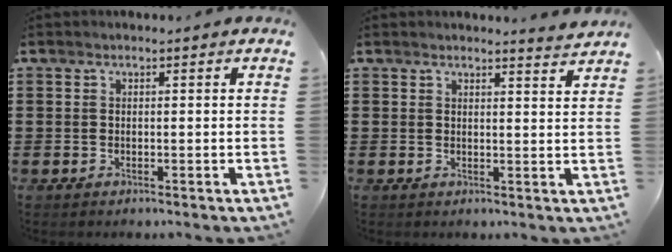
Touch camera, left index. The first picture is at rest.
{"total": 2.5, "force": [2.4, -0.4, 0.4], "torque": [-0.007, -0.012, 0.044]}